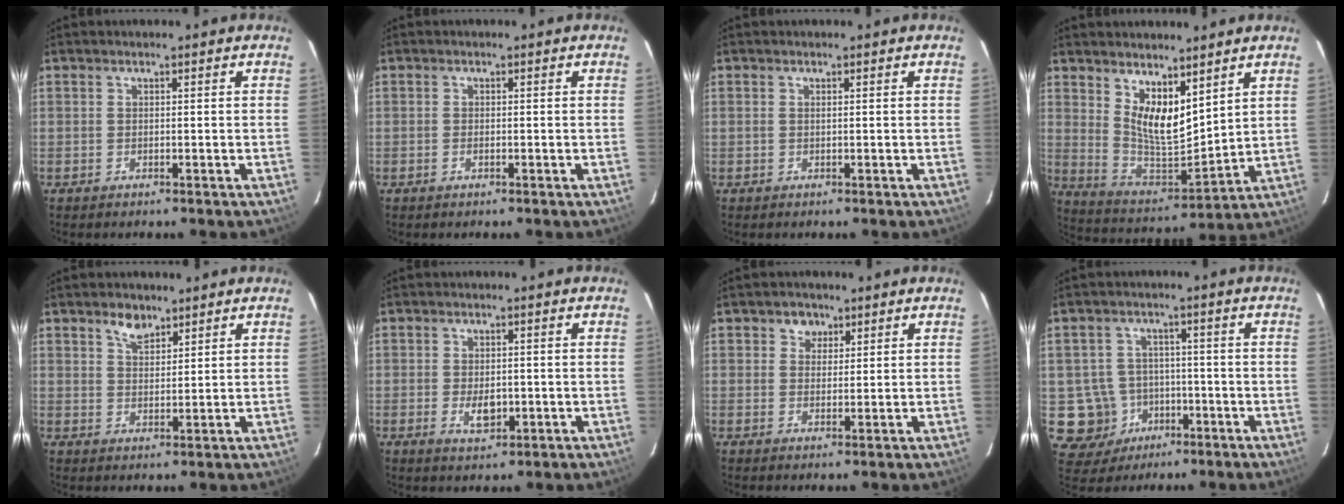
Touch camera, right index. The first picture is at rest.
{"total": 0.9, "force": [-0.5, 0.4, 0.7], "torque": [-0.016, 0.000, -0.008]}
{"total": 0.0}
{"total": 11.4, "force": [6.5, 4.7, 8.1], "torque": [-0.142, -0.016, 0.131]}
{"total": 4.0, "force": [2.9, 2.1, 1.7], "torque": [-0.024, 0.005, 0.052]}
{"total": 4.3, "force": [-1.0, 2.4, 3.4], "torque": [-0.063, -0.007, -0.011]}
{"total": 3.1, "force": [1.6, 2.7, 0.5], "torque": [0.005, 0.008, 0.026]}
{"total": 9.3, "force": [-2.6, 8.9, 1.2], "torque": [-0.062, 0.027, -0.027]}